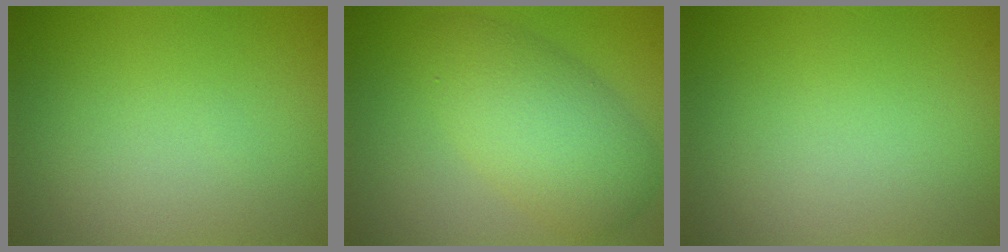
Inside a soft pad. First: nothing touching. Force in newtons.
{"total": 5.8, "press": 5.8, "slide": 0.1}
{"total": 0.0}